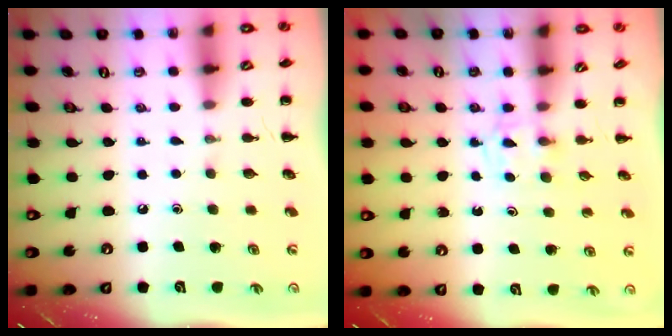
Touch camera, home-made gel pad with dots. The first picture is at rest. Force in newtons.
{"total": 2.4, "press": 2.1, "slide": 1.1}